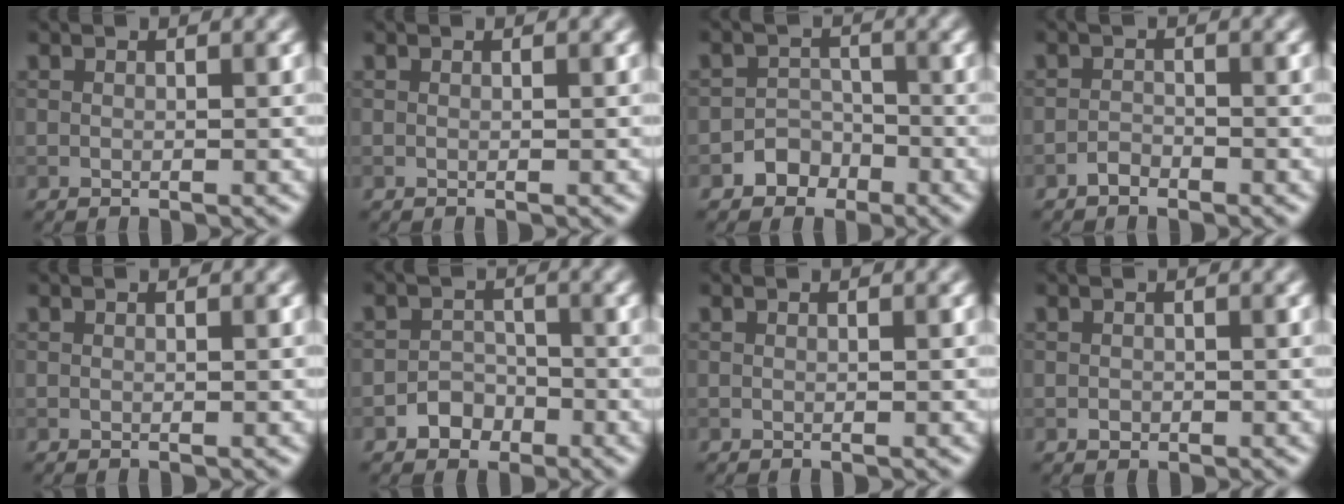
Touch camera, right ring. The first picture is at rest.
{"total": 0.0}
{"total": 2.5, "force": [-1.5, 2.0, 0.4], "torque": [0.019, 0.011, -0.028]}
{"total": 1.1, "force": [-0.9, 0.5, 0.3], "torque": [-0.003, 0.003, -0.019]}
{"total": 0.0}
{"total": 2.2, "force": [-1.2, 1.8, 0.5], "torque": [0.005, 0.005, -0.022]}
{"total": 0.0}
{"total": 0.7, "force": [-0.2, 0.6, 0.2], "torque": [0.002, -0.004, -0.005]}